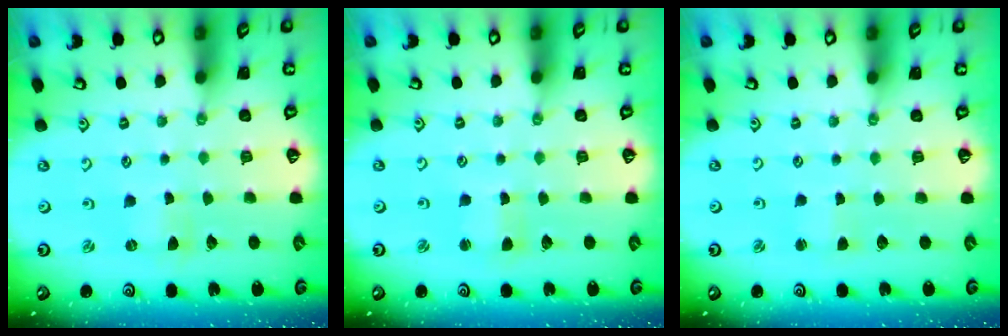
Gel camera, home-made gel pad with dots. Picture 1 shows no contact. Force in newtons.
{"total": 1.4, "press": 1.3, "slide": 0.3}
{"total": 1.9, "press": 1.8, "slide": 0.3}